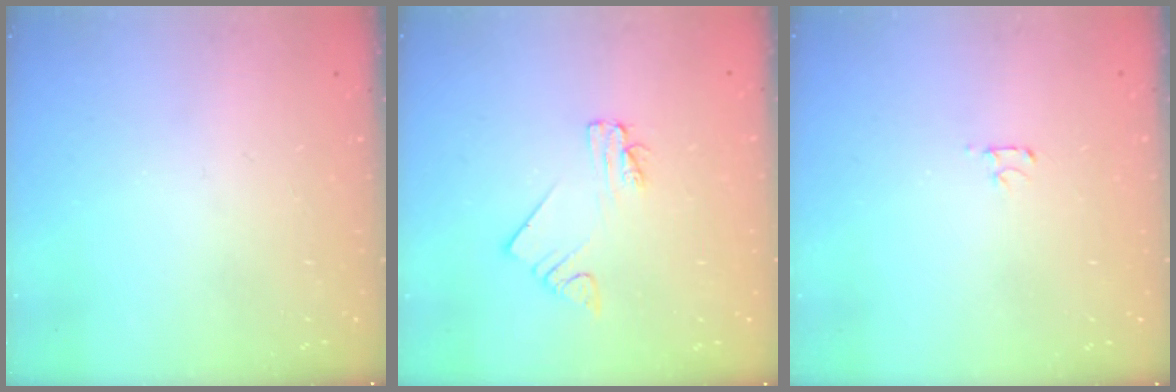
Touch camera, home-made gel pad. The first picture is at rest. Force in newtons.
{"total": 2.0, "press": 2.0, "slide": 0.1}
{"total": 2.5, "press": 2.4, "slide": 0.3}